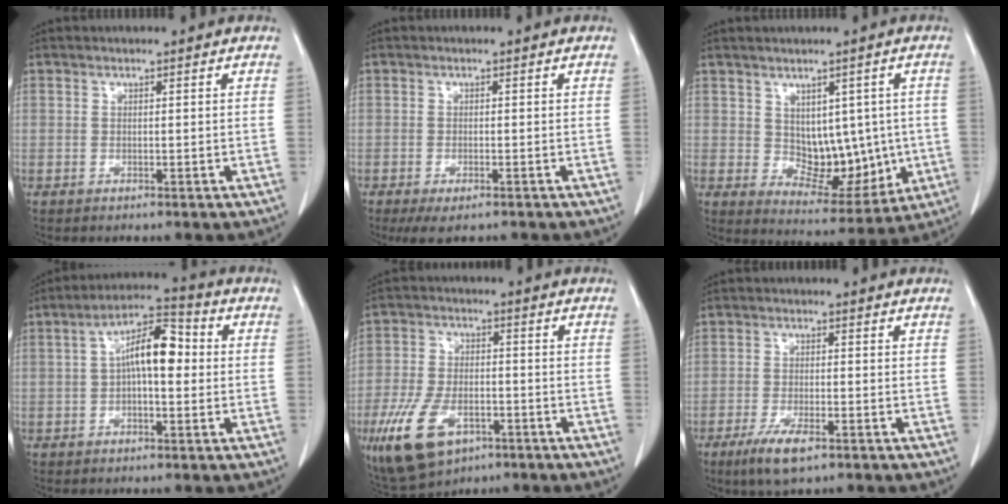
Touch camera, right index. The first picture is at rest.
{"total": 4.4, "force": [-3.1, 1.3, 2.7], "torque": [-0.045, -0.011, -0.044]}
{"total": 9.3, "force": [0.4, 5.9, 7.2], "torque": [-0.083, 0.006, 0.029]}
{"total": 8.9, "force": [0.6, 3.1, 8.4], "torque": [-0.153, 0.032, 0.004]}
{"total": 12.1, "force": [-5.8, 6.7, 8.3], "torque": [-0.177, -0.007, -0.092]}
{"total": 5.7, "force": [-3.4, 1.4, 4.3], "torque": [-0.088, -0.011, -0.055]}